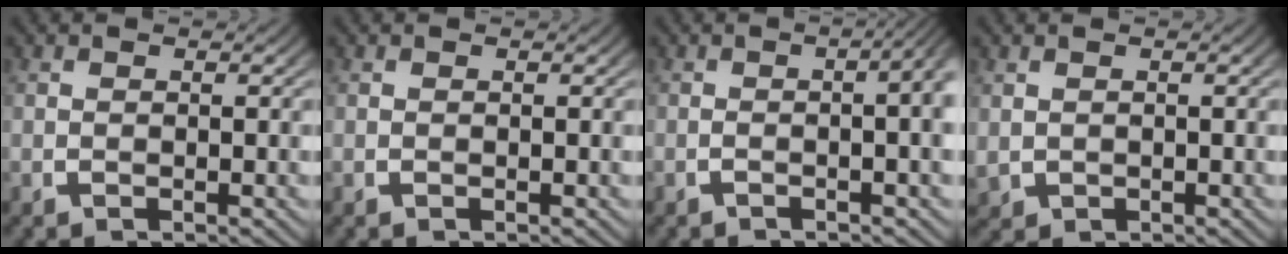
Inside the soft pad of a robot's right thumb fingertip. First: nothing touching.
{"total": 0.0}
{"total": 5.4, "force": [0.2, 2.3, 4.9], "torque": [-0.046, 0.024, -0.017]}
{"total": 1.6, "force": [0.0, 1.5, 0.6], "torque": [-0.018, -0.009, 0.010]}